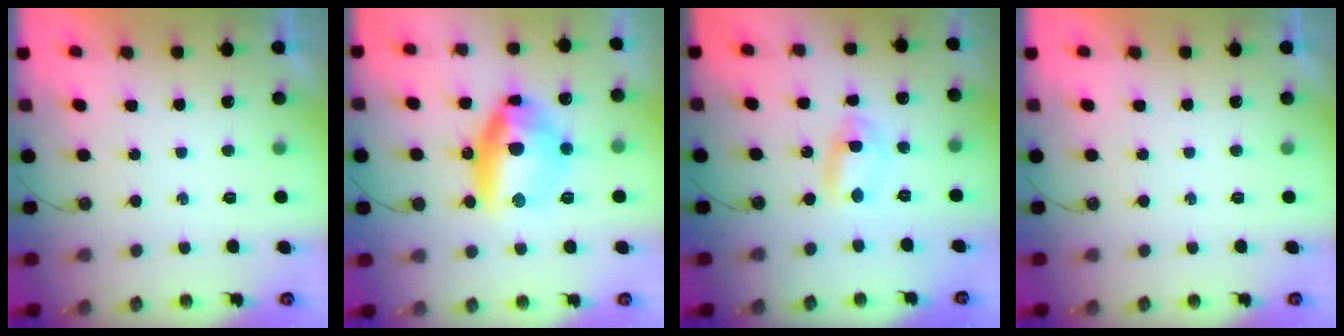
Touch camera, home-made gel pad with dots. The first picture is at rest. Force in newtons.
{"total": 15.4, "press": 15.2, "slide": 2.2}
{"total": 2.7, "press": 2.5, "slide": 1.2}
{"total": 0.0}